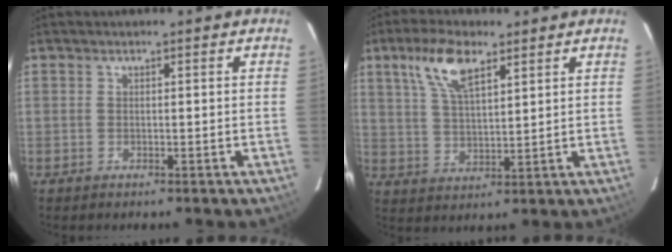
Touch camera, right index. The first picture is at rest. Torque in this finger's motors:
{"motor_torque": [0.61, 0.70, 0.21, 0.07]}